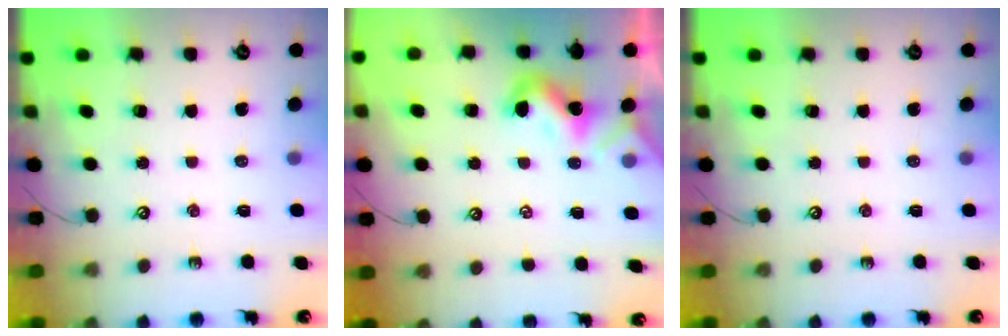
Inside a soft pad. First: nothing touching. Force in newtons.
{"total": 2.0, "press": 1.9, "slide": 0.5}
{"total": 0.0}